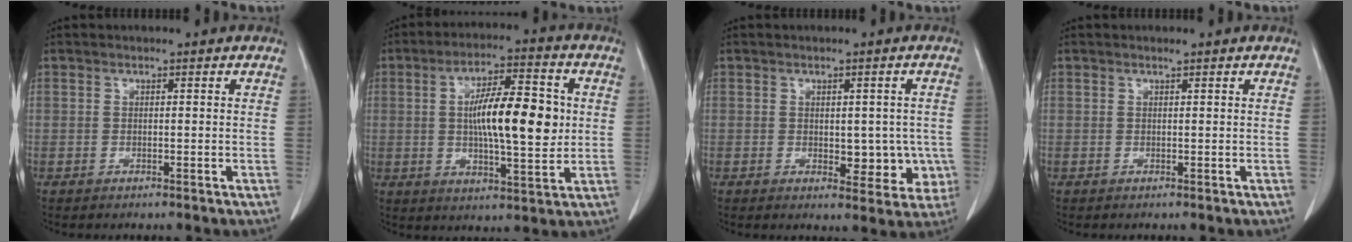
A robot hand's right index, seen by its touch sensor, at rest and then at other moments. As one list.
[{"total": 13.3, "force": [1.0, 3.4, 12.8], "torque": [-0.218, 0.009, 0.015]}, {"total": 6.4, "force": [-1.0, 3.8, 5.1], "torque": [-0.045, 0.006, -0.001]}, {"total": 0.0}]